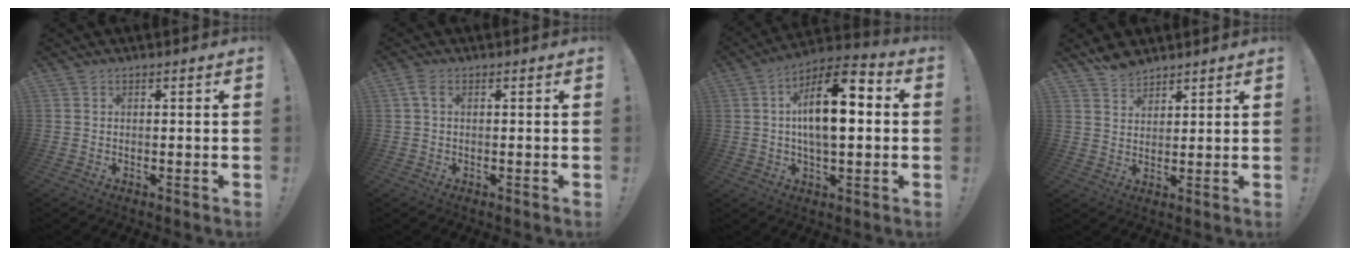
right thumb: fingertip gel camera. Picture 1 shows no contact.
{"total": 2.1, "force": [0.4, 1.1, 1.8], "torque": [-0.030, 0.002, 0.007]}
{"total": 15.8, "force": [2.0, 6.9, 14.1], "torque": [-0.219, 0.000, 0.025]}
{"total": 5.6, "force": [4.9, 2.5, 1.2], "torque": [-0.027, -0.022, 0.094]}